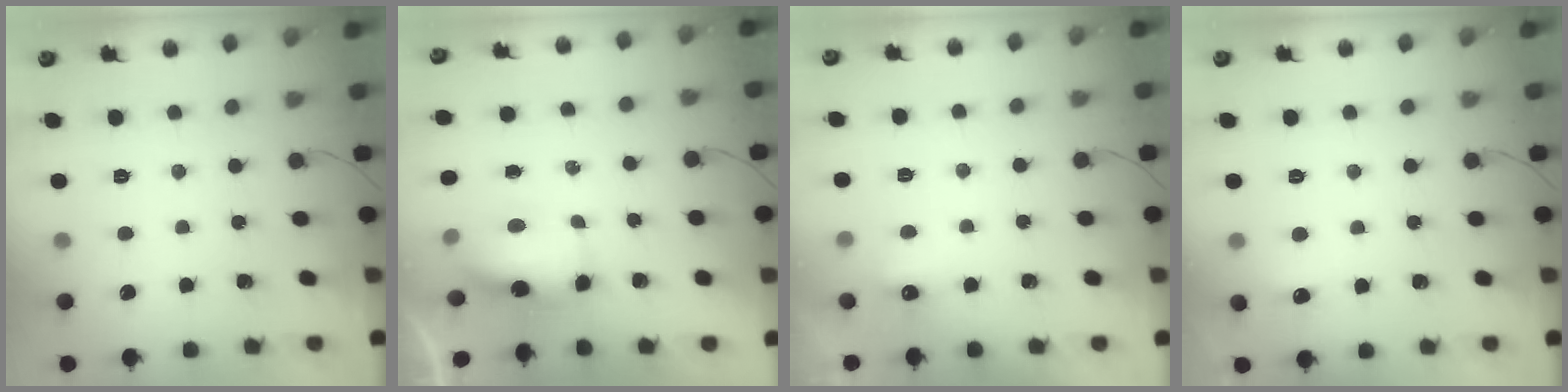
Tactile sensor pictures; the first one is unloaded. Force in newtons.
{"total": 7.0, "press": 6.7, "slide": 1.9}
{"total": 4.6, "press": 4.5, "slide": 0.9}
{"total": 4.8, "press": 4.6, "slide": 1.6}